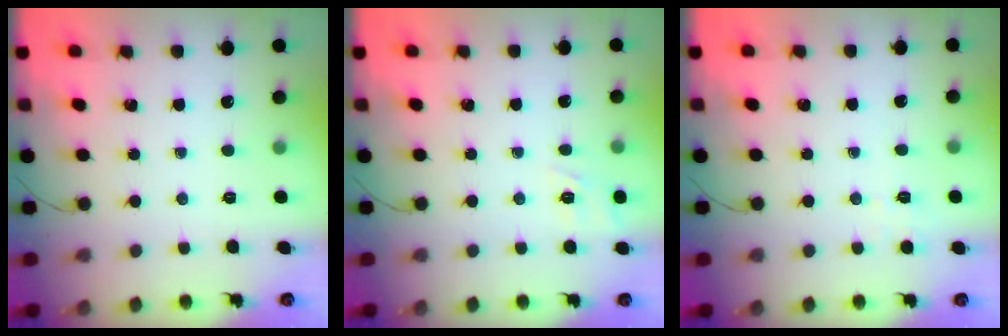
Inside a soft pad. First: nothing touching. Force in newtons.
{"total": 2.4, "press": 1.8, "slide": 1.5}
{"total": 2.2, "press": 1.7, "slide": 1.5}